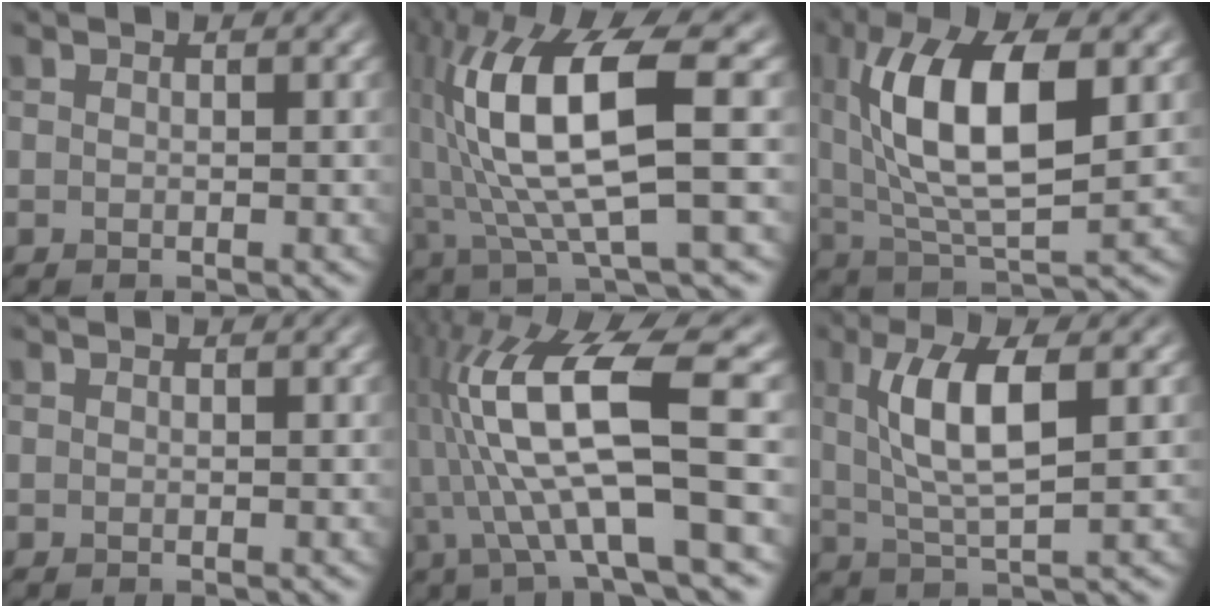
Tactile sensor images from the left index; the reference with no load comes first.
{"total": 11.9, "force": [1.0, 2.8, 11.6], "torque": [-0.222, 0.011, 0.021]}
{"total": 11.1, "force": [2.6, 4.2, 9.9], "torque": [-0.179, 0.006, 0.045]}
{"total": 0.0}
{"total": 12.7, "force": [0.1, 2.8, 12.4], "torque": [-0.230, 0.019, 0.007]}
{"total": 6.6, "force": [1.5, 1.9, 6.1], "torque": [-0.115, 0.005, 0.029]}